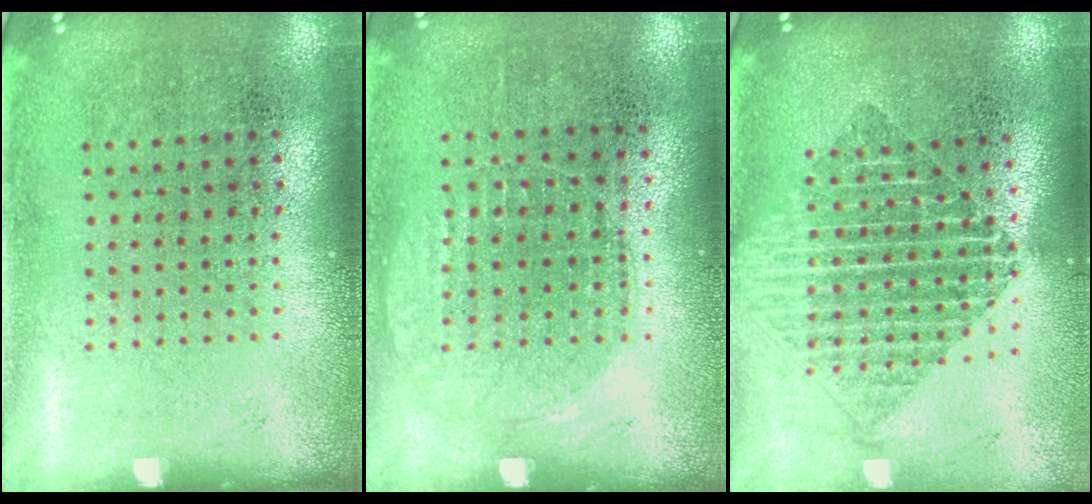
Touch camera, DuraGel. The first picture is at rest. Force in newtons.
{"total": 0.9, "press": 0.9, "slide": 0.3}
{"total": 1.8, "press": 1.5, "slide": 1.1}